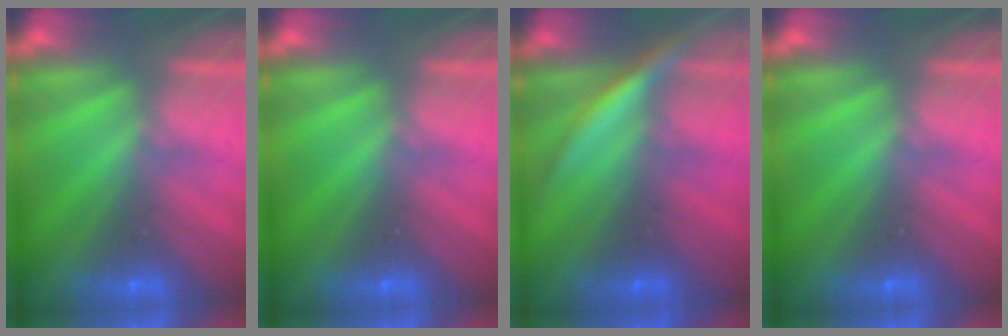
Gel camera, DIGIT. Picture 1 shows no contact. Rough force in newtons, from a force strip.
{"total": 0.0}
{"total": 3.4}
{"total": 0.0}